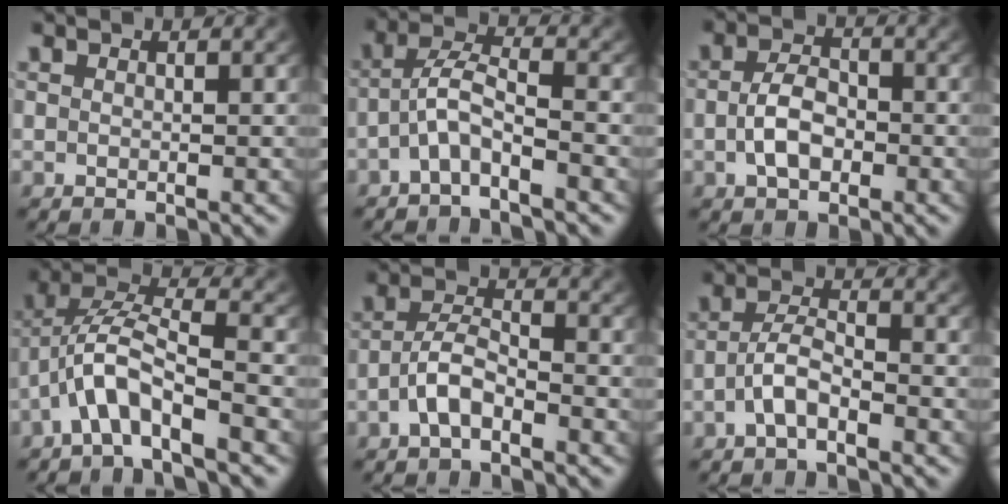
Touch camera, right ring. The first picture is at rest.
{"total": 3.7, "force": [-1.4, 2.1, 2.7], "torque": [-0.054, -0.006, -0.031]}
{"total": 3.4, "force": [-1.2, 1.9, 2.5], "torque": [-0.044, -0.006, -0.015]}
{"total": 6.2, "force": [-0.3, 4.1, 4.6], "torque": [-0.106, -0.007, -0.016]}
{"total": 3.5, "force": [-2.2, 1.7, 2.0], "torque": [-0.034, -0.007, -0.039]}
{"total": 2.9, "force": [-2.0, 1.1, 1.9], "torque": [-0.034, -0.004, -0.035]}